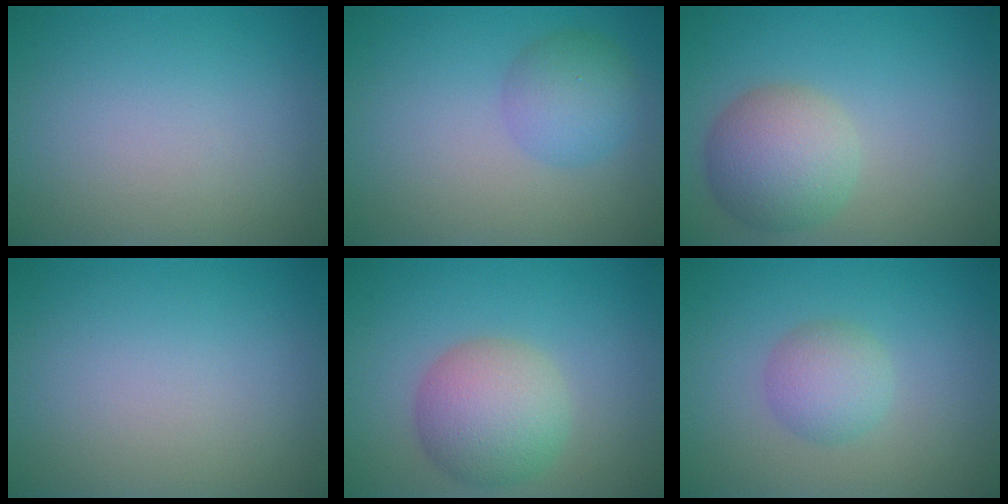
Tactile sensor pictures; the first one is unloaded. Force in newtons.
{"total": 3.3, "press": 3.3, "slide": 0.0}
{"total": 5.1, "press": 5.1, "slide": 0.4}
{"total": 0.0}
{"total": 5.5, "press": 5.5, "slide": 0.1}
{"total": 2.7, "press": 2.7, "slide": 0.1}